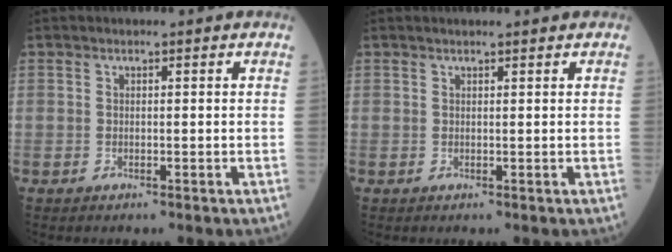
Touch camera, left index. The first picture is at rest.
{"total": 3.0, "force": [2.5, 1.0, 1.4], "torque": [-0.016, 0.018, 0.038]}